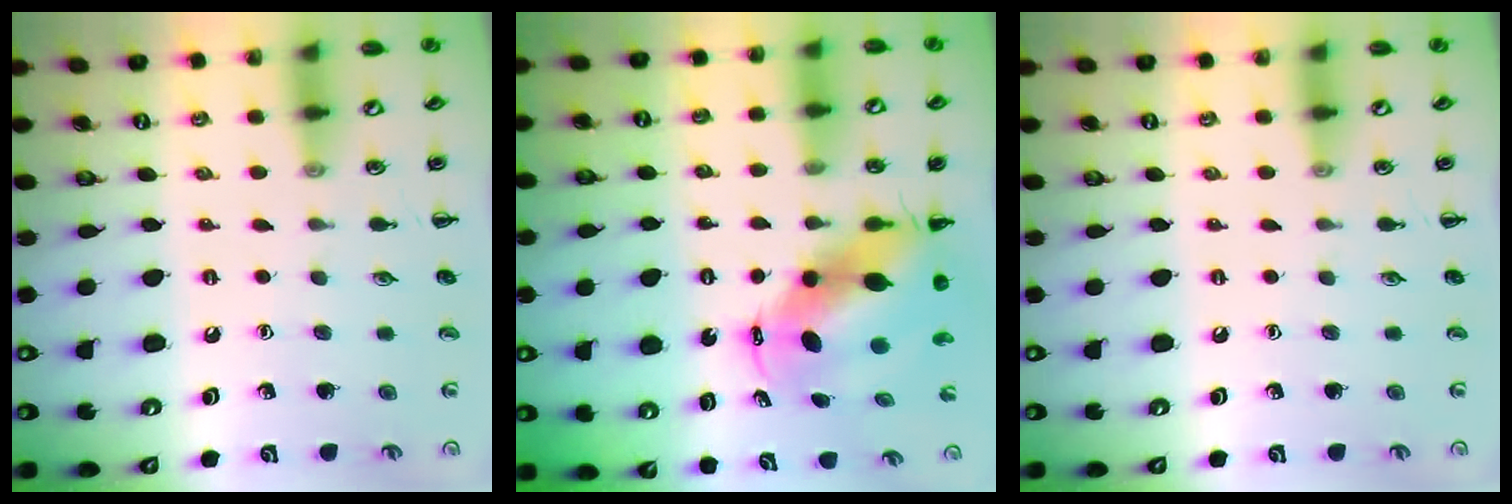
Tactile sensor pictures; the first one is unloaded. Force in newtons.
{"total": 7.8, "press": 7.5, "slide": 1.9}
{"total": 0.0}